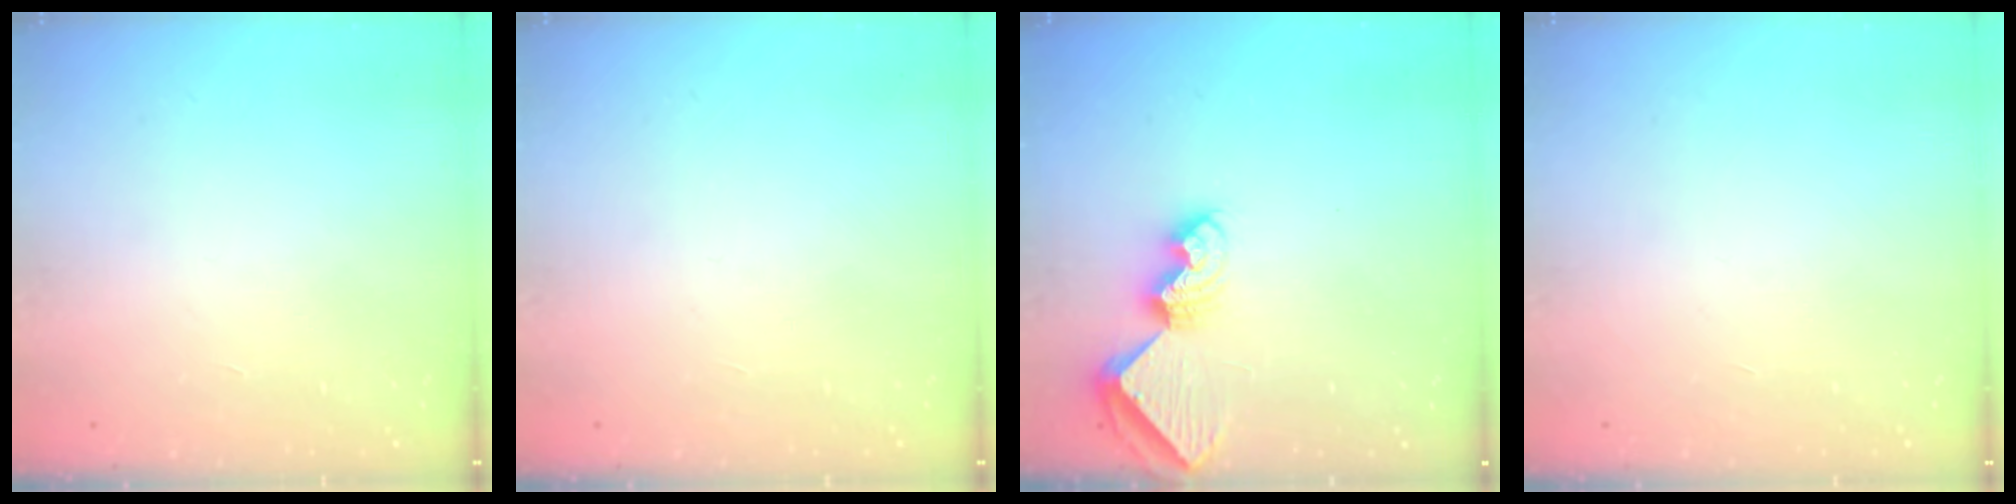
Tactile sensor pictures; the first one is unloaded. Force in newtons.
{"total": 0.0}
{"total": 9.6, "press": 9.5, "slide": 0.9}
{"total": 0.0}